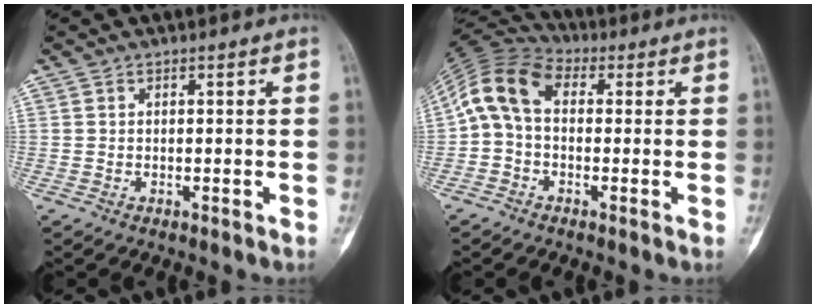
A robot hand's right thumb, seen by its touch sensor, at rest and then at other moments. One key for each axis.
{"total": 10.0, "fx": 0.6, "fy": 6.7, "fz": 7.4, "tx": -0.138, "ty": 0.033, "tz": -0.004}